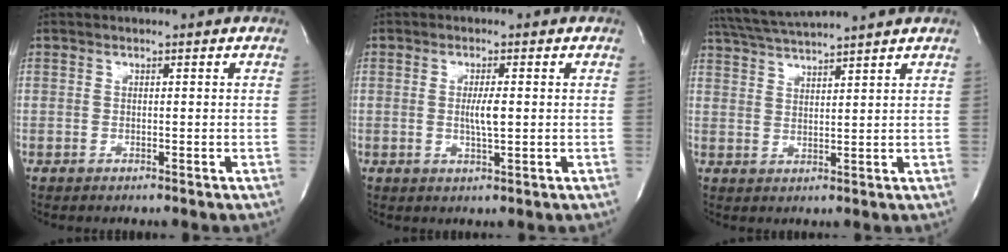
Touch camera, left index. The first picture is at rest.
{"total": 2.8, "force": [-0.3, 0.3, 2.8], "torque": [-0.053, -0.013, -0.006]}
{"total": 8.1, "force": [7.4, -1.4, 2.9], "torque": [-0.059, 0.011, 0.126]}